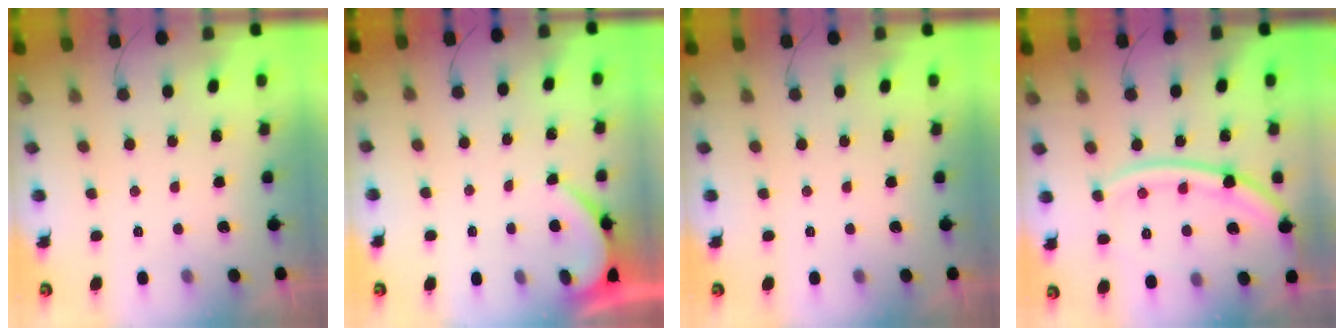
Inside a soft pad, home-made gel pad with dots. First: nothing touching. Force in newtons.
{"total": 3.0, "press": 3.0, "slide": 0.3}
{"total": 0.0}
{"total": 17.1, "press": 17.0, "slide": 2.0}